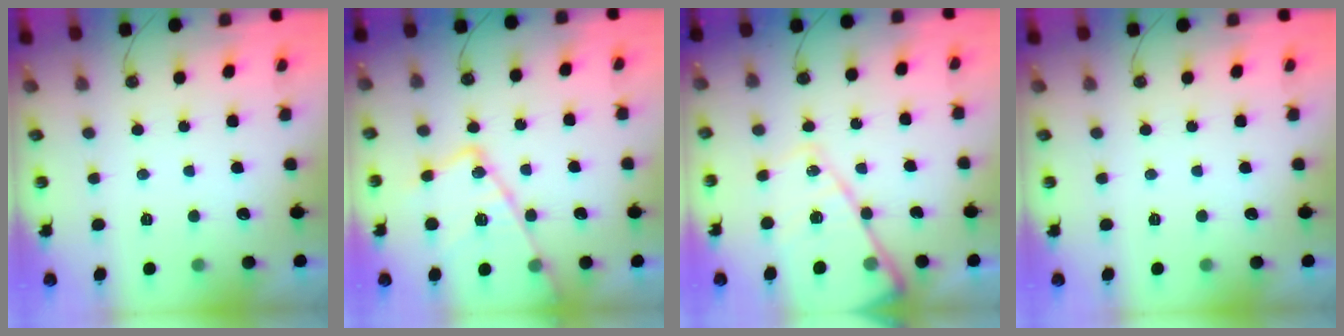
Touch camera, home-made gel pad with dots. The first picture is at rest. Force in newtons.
{"total": 19.4, "press": 19.3, "slide": 1.7}
{"total": 19.3, "press": 19.2, "slide": 2.1}
{"total": 0.0}